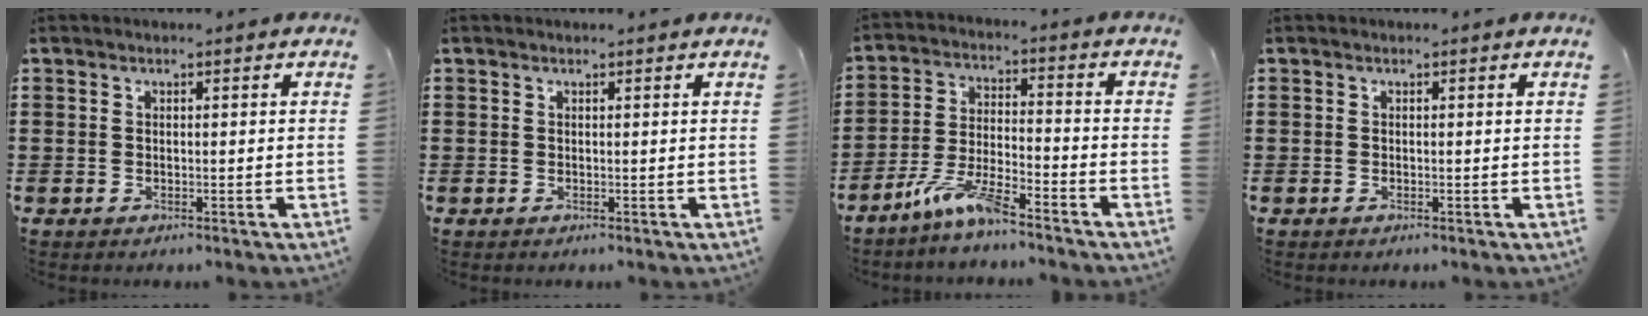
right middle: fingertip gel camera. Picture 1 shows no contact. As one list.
[{"total": 0.0}, {"total": 7.5, "force": [-6.1, 0.8, 4.3], "torque": [-0.101, -0.009, -0.119]}, {"total": 0.0}]